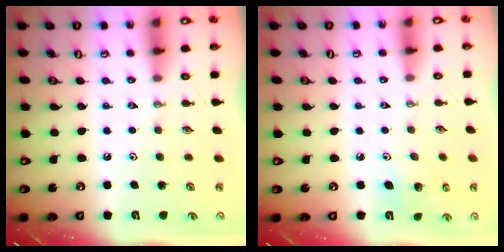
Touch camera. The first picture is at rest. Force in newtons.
{"total": 4.2, "press": 3.7, "slide": 1.9}